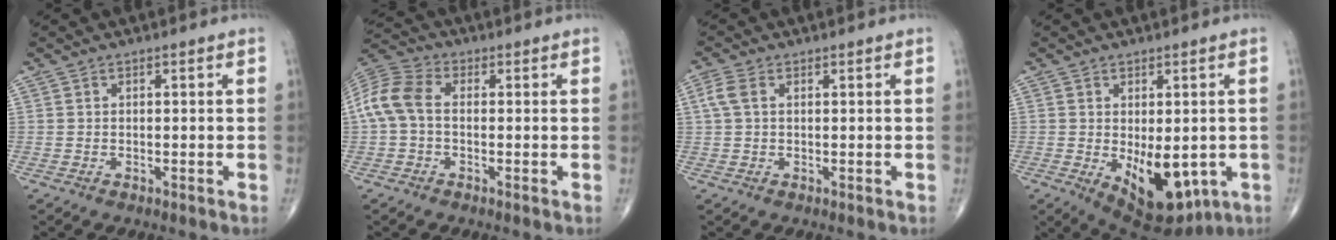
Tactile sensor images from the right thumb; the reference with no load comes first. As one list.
[{"total": 8.8, "force": [-0.1, 5.7, 6.7], "torque": [-0.144, 0.024, -0.013]}, {"total": 3.1, "force": [0.8, 1.9, 2.4], "torque": [-0.070, 0.014, 0.016]}, {"total": 12.9, "force": [-3.0, 6.9, 10.5], "torque": [-0.127, -0.015, -0.021]}]